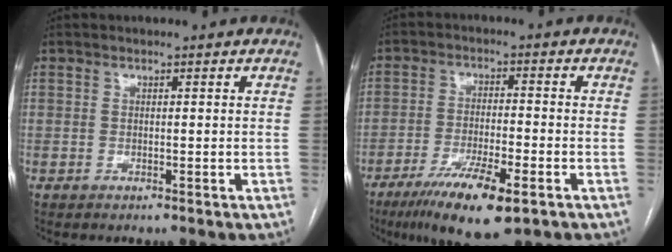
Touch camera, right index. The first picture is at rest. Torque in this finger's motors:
{"motor_torque": [0.58, -0.51, 0.75, 0.19]}